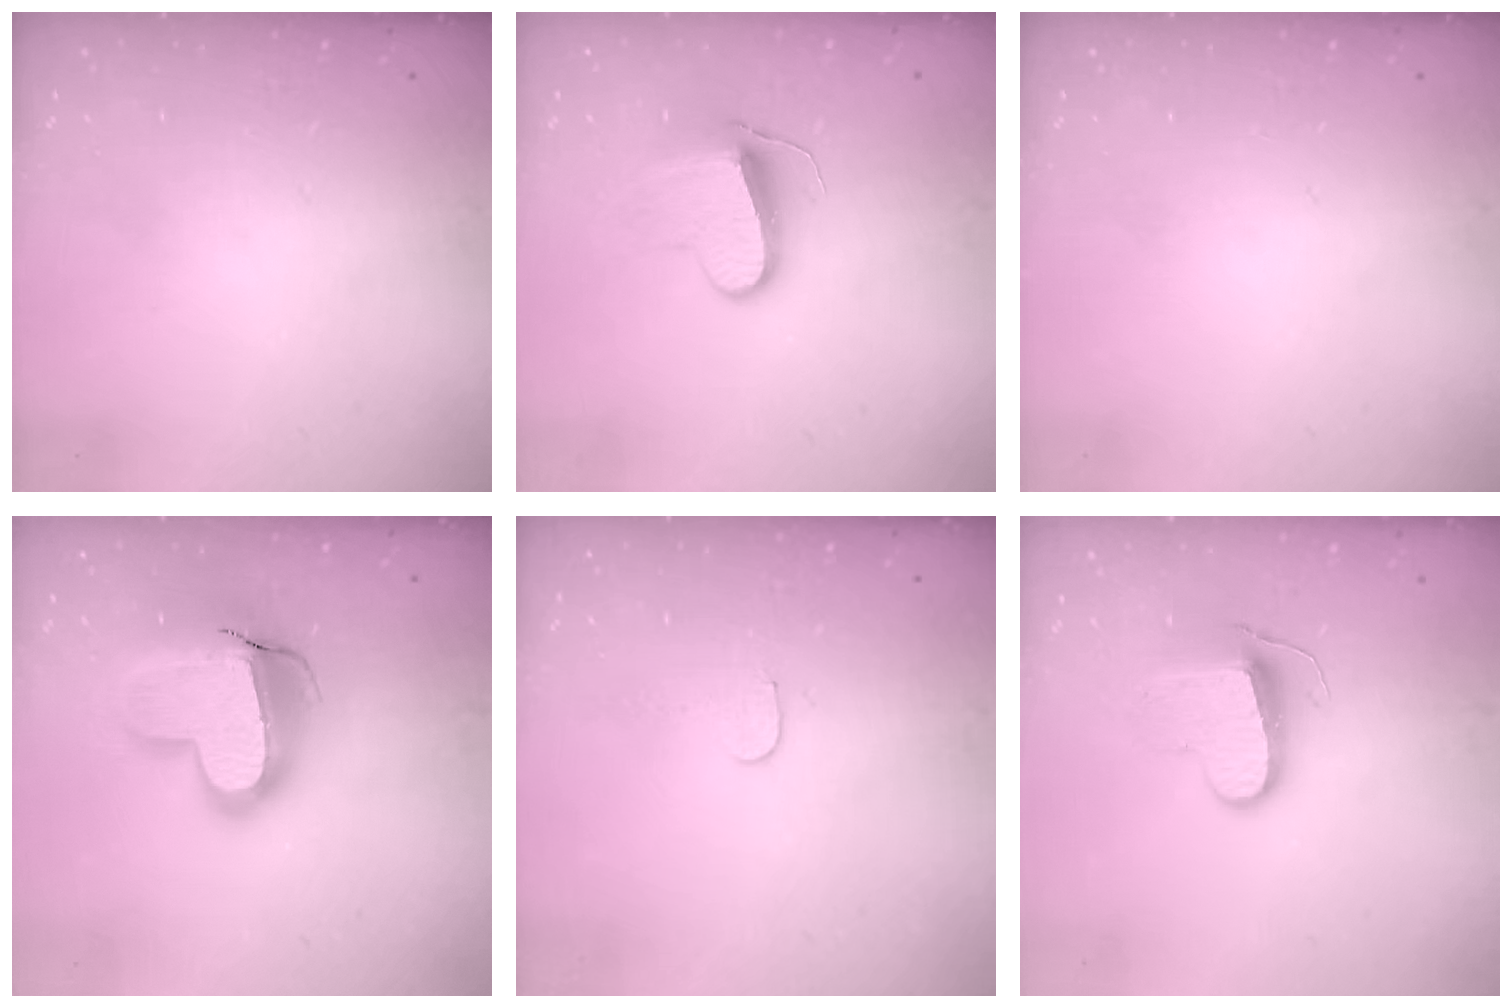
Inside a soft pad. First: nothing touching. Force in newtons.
{"total": 10.7, "press": 10.7, "slide": 0.7}
{"total": 0.0}
{"total": 18.3, "press": 18.3, "slide": 1.4}
{"total": 4.5, "press": 4.5, "slide": 0.4}
{"total": 9.6, "press": 9.6, "slide": 0.2}